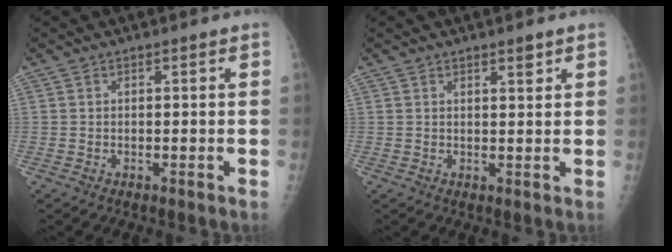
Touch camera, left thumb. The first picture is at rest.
{"total": 2.1, "force": [1.4, 0.6, 1.4], "torque": [-0.013, -0.009, 0.022]}